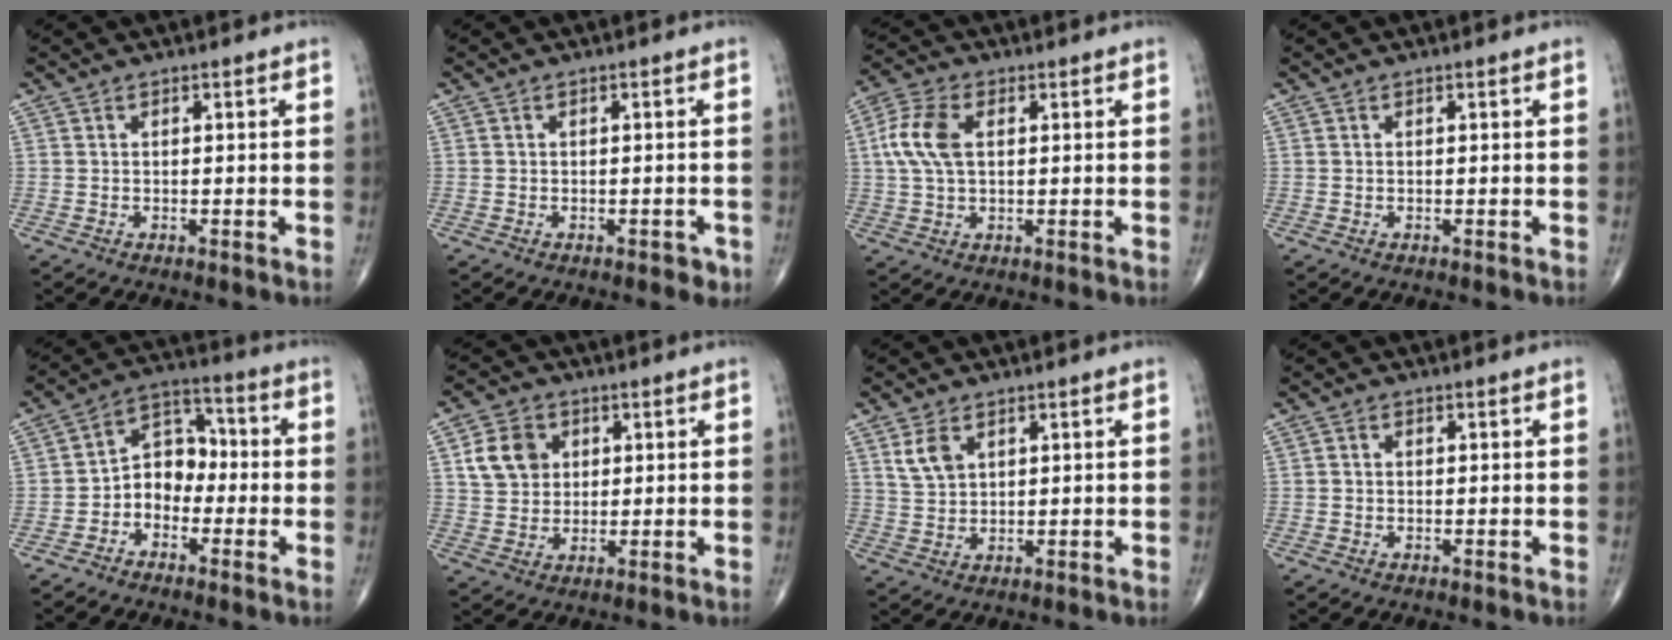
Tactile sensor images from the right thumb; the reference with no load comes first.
{"total": 1.7, "force": [-0.9, 1.0, 0.9], "torque": [-0.005, 0.003, -0.009]}
{"total": 8.4, "force": [1.6, 4.8, 6.7], "torque": [-0.156, 0.014, 0.029]}
{"total": 0.0}
{"total": 8.2, "force": [-2.2, 6.4, 4.7], "torque": [-0.045, 0.043, -0.056]}
{"total": 7.9, "force": [2.4, 6.5, 3.8], "torque": [-0.045, -0.004, 0.045]}
{"total": 4.5, "force": [2.3, 2.8, 2.7], "torque": [-0.046, -0.009, 0.051]}
{"total": 0.7, "force": [0.0, 0.7, 0.3], "torque": [-0.001, 0.001, -0.002]}